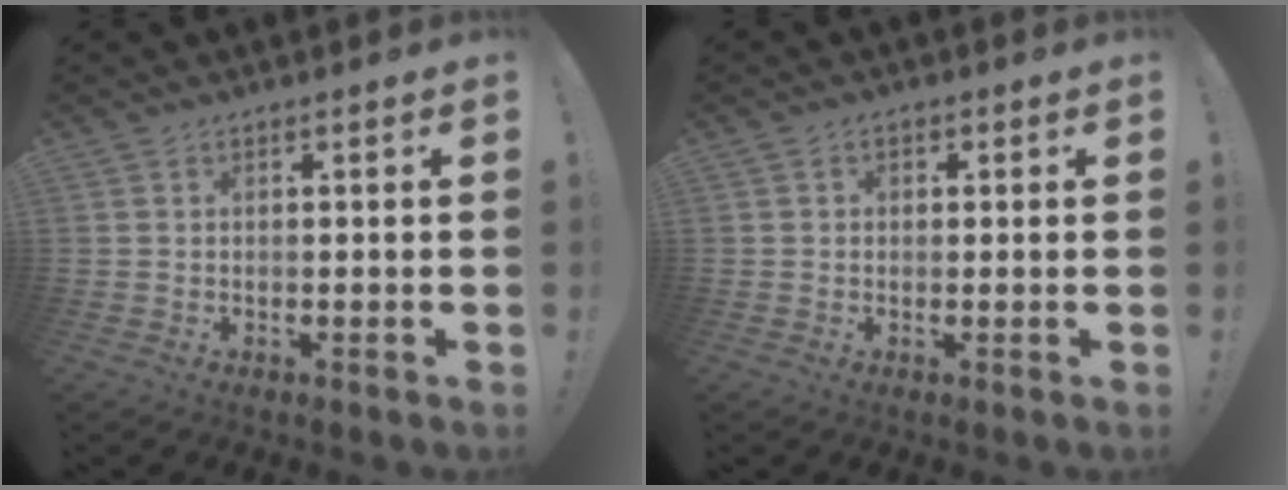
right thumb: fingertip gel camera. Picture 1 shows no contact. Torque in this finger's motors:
{"motor_torque": [-0.04, 0.04, -0.34, 0.14, -0.11]}